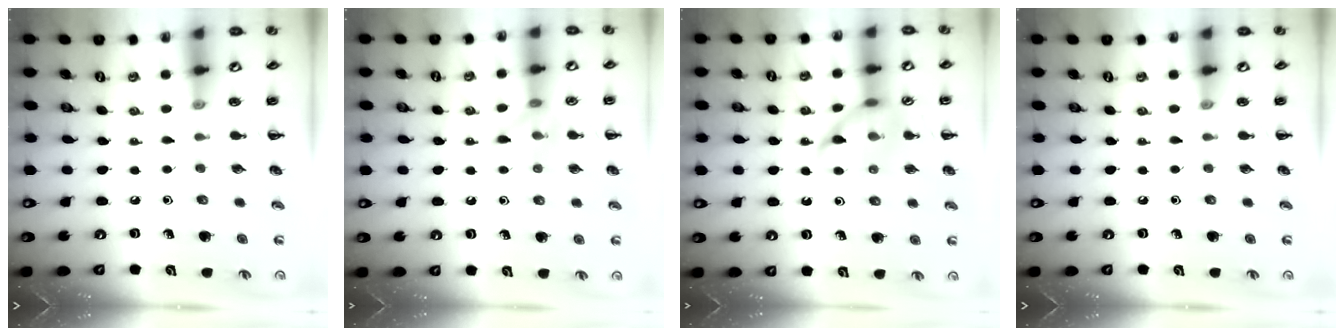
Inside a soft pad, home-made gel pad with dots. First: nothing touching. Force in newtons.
{"total": 6.8, "press": 6.7, "slide": 0.7}
{"total": 12.7, "press": 12.6, "slide": 1.7}
{"total": 0.0}